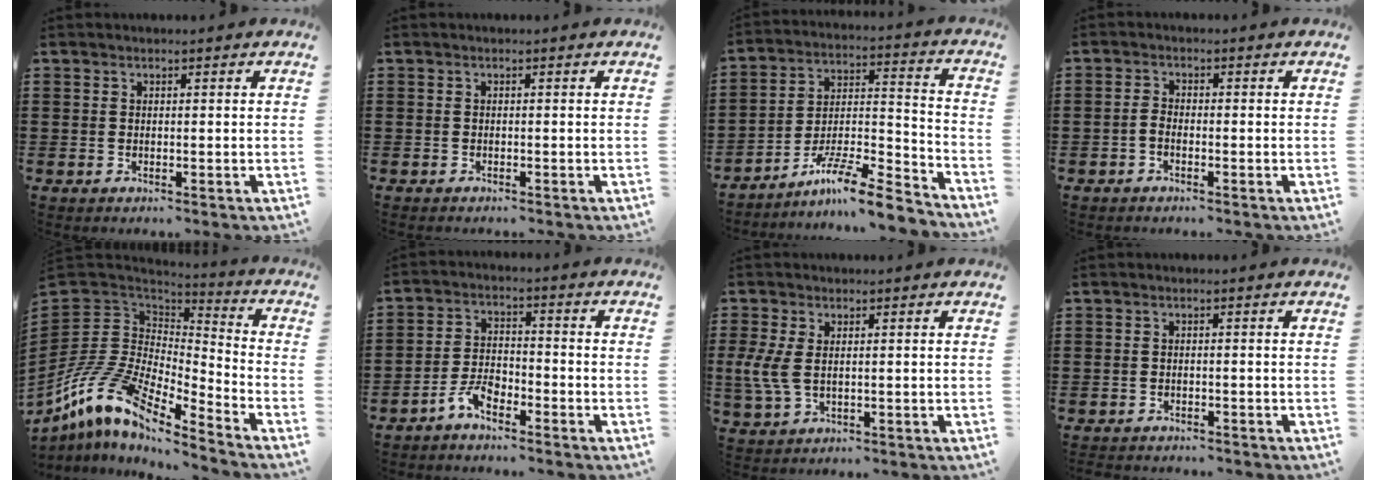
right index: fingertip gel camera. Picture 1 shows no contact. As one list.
[{"total": 0.5, "force": [-0.5, 0.0, 0.1], "torque": [-0.004, -0.003, -0.010]}, {"total": 10.4, "force": [-8.6, 1.0, 5.7], "torque": [-0.093, 0.012, -0.166]}, {"total": 1.6, "force": [-1.0, 0.6, 1.0], "torque": [-0.027, 0.000, -0.023]}, {"total": 12.2, "force": [-9.9, 4.1, 5.8], "torque": [-0.167, -0.008, -0.210]}, {"total": 4.6, "force": [-3.6, 1.6, 2.3], "torque": [-0.062, 0.005, -0.074]}, {"total": 4.5, "force": [-0.1, 2.3, 3.8], "torque": [-0.112, -0.007, -0.011]}, {"total": 1.2, "force": [-1.2, 0.1, 0.0], "torque": [-0.005, 0.001, -0.026]}]